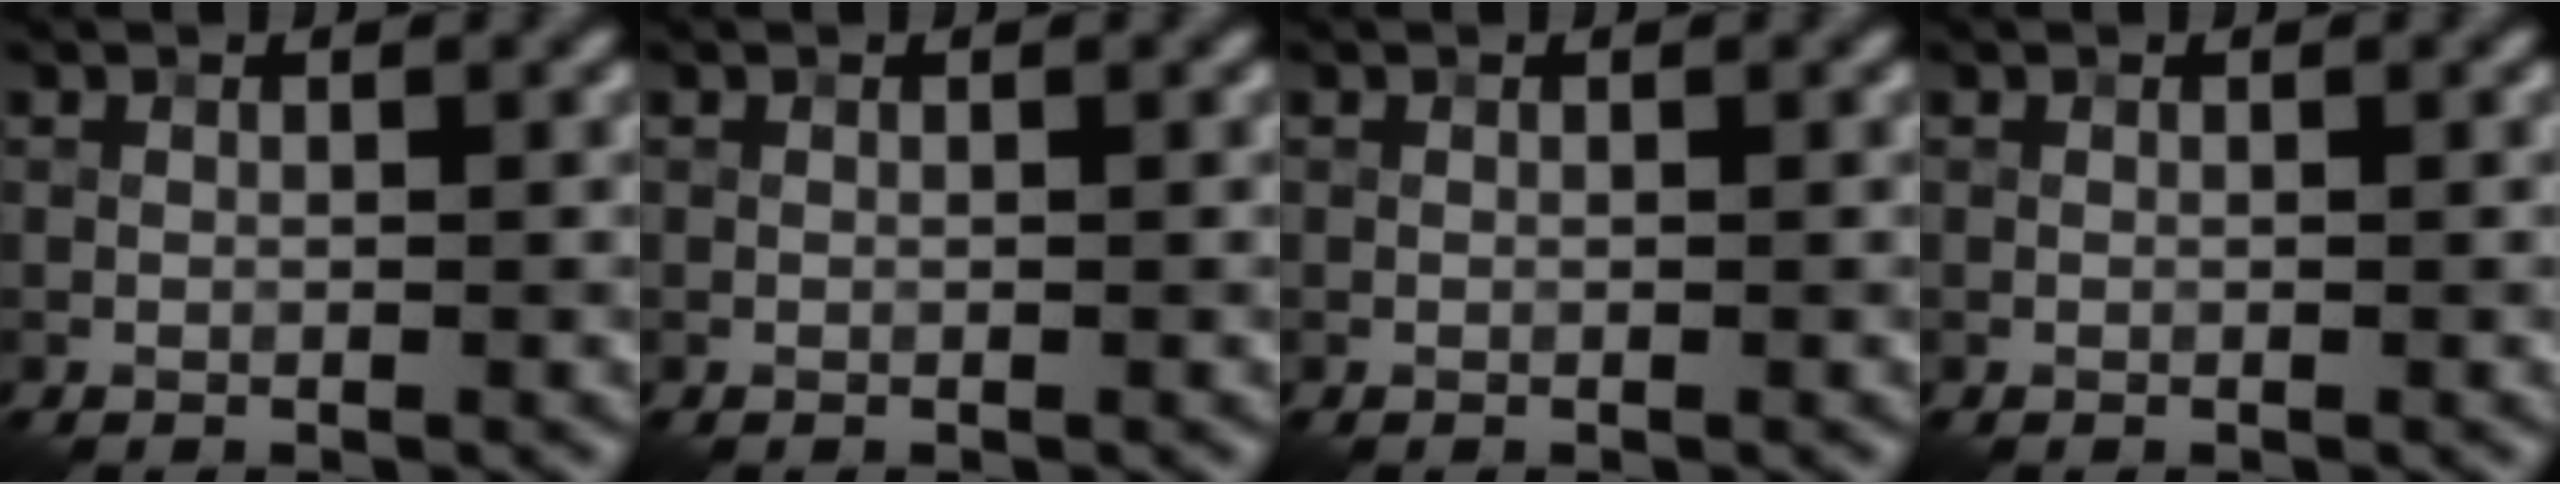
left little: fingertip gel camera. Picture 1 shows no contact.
{"total": 0.0}
{"total": 0.0}
{"total": 0.0}